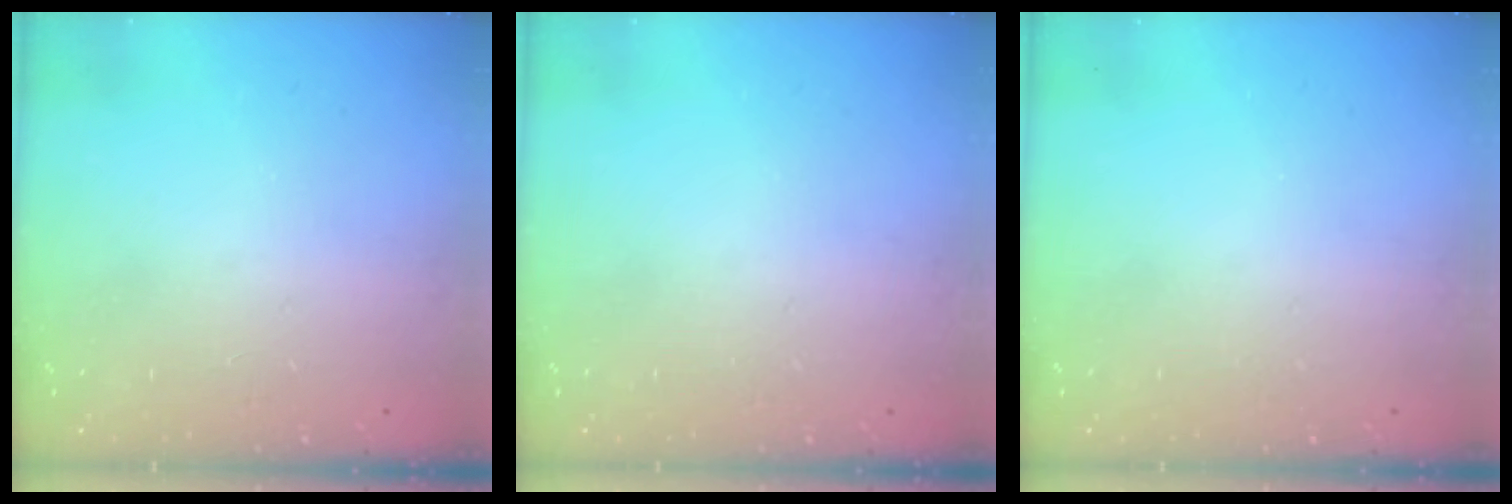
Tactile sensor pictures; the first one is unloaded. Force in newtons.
{"total": 0.0}
{"total": 0.0}